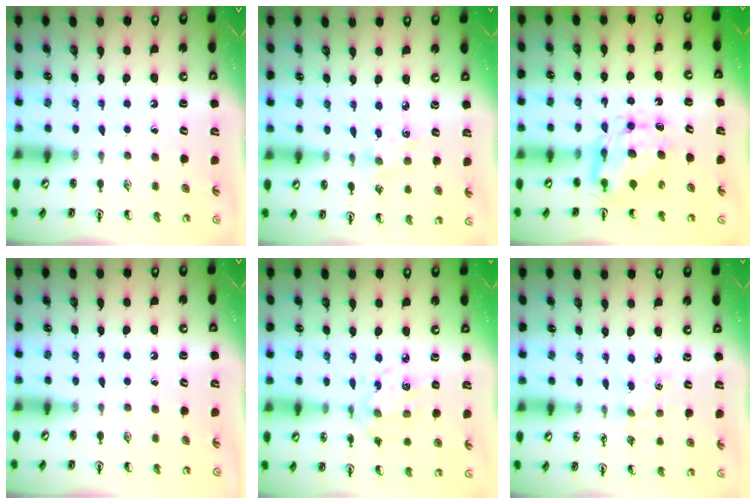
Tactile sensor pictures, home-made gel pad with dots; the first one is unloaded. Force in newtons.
{"total": 1.8, "press": 1.8, "slide": 0.3}
{"total": 9.1, "press": 9.1, "slide": 0.8}
{"total": 0.0}
{"total": 7.1, "press": 7.1, "slide": 0.3}
{"total": 1.7, "press": 1.6, "slide": 0.2}